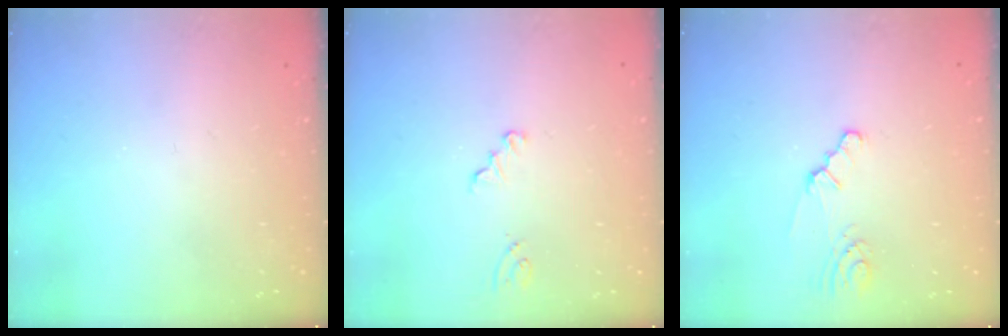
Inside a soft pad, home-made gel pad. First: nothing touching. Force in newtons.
{"total": 2.0, "press": 2.0, "slide": 0.2}
{"total": 2.3, "press": 2.3, "slide": 0.4}